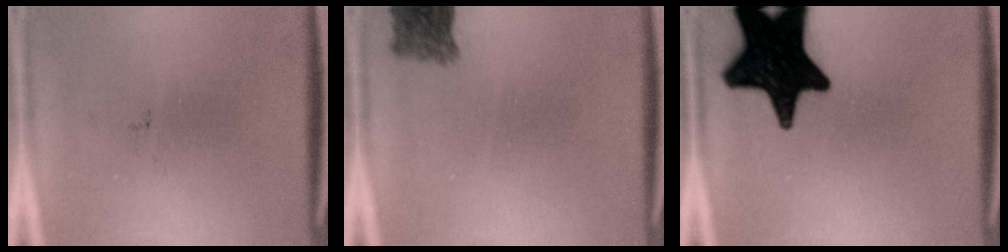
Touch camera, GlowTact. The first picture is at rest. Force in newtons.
{"total": 3.1}
{"total": 19.4}